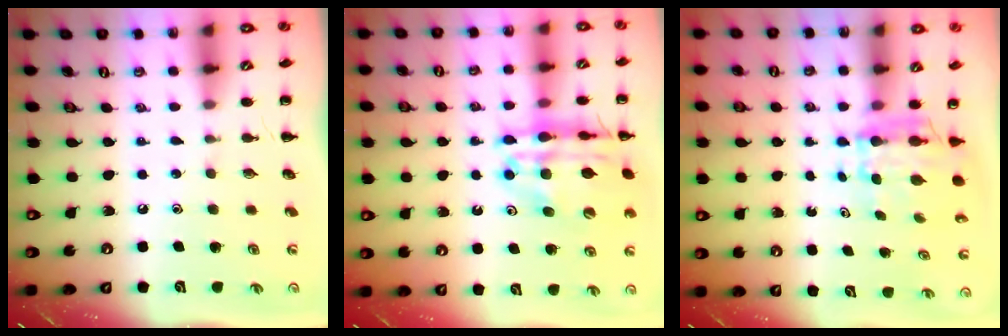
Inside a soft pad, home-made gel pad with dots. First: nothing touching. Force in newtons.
{"total": 18.3, "press": 18.0, "slide": 3.7}
{"total": 6.7, "press": 6.6, "slide": 1.0}